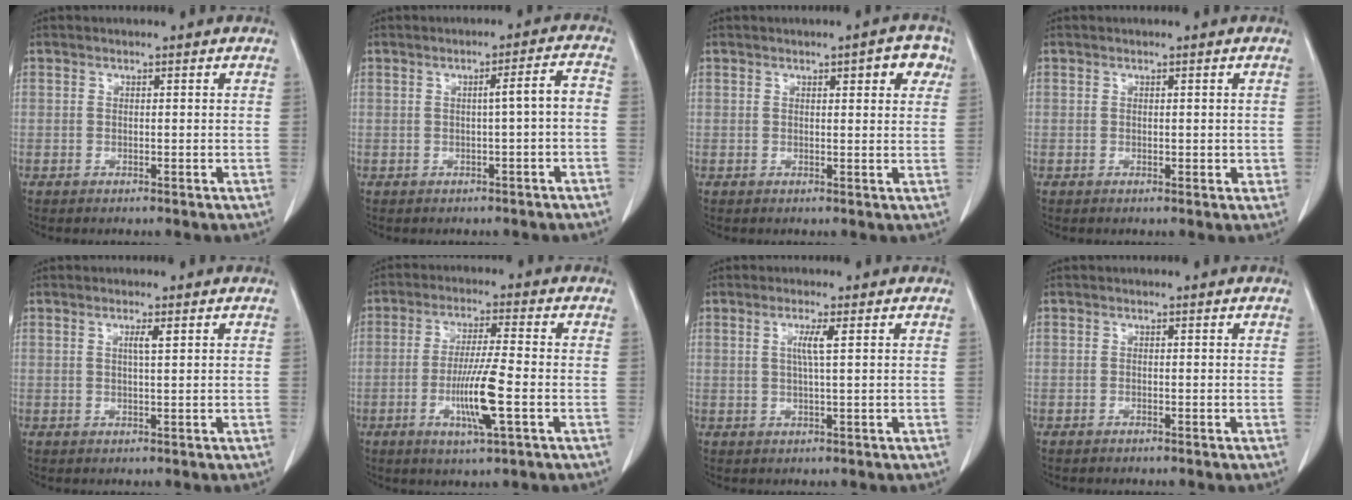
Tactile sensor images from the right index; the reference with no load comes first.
{"total": 3.5, "force": [-0.6, 0.0, 3.4], "torque": [-0.047, 0.009, -0.007]}
{"total": 4.2, "force": [2.0, 1.2, 3.5], "torque": [-0.040, 0.008, 0.022]}
{"total": 1.4, "force": [0.2, 0.9, 1.0], "torque": [-0.004, 0.001, 0.006]}
{"total": 1.6, "force": [0.7, -0.1, 1.5], "torque": [-0.027, 0.000, 0.011]}
{"total": 8.8, "force": [-2.4, 0.0, 8.5], "torque": [-0.156, -0.011, -0.044]}
{"total": 2.8, "force": [0.7, -0.4, 2.6], "torque": [-0.053, -0.001, 0.013]}
{"total": 0.0}